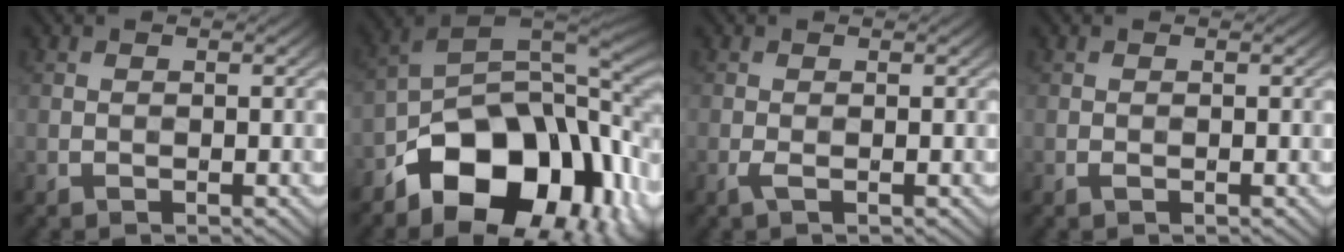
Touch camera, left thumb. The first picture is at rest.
{"total": 17.2, "force": [-6.6, 10.5, 11.9], "torque": [-0.186, -0.015, -0.117]}
{"total": 1.5, "force": [-0.7, 0.2, 1.3], "torque": [-0.033, 0.000, -0.017]}
{"total": 0.6, "force": [-0.3, 0.2, 0.4], "torque": [-0.011, -0.003, -0.007]}